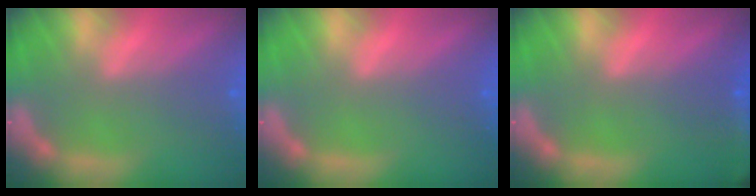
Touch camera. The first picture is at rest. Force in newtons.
{"total": 0.0}
{"total": 7.5}